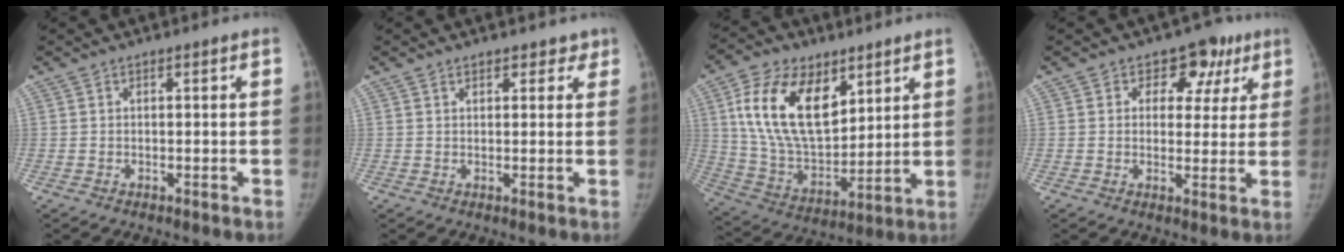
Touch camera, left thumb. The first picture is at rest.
{"total": 1.0, "force": [0.8, 0.4, 0.3], "torque": [0.001, -0.004, 0.012]}
{"total": 19.9, "force": [8.3, 11.4, 14.0], "torque": [-0.226, -0.039, 0.161]}
{"total": 8.2, "force": [3.8, 6.3, 3.6], "torque": [0.008, -0.006, 0.045]}